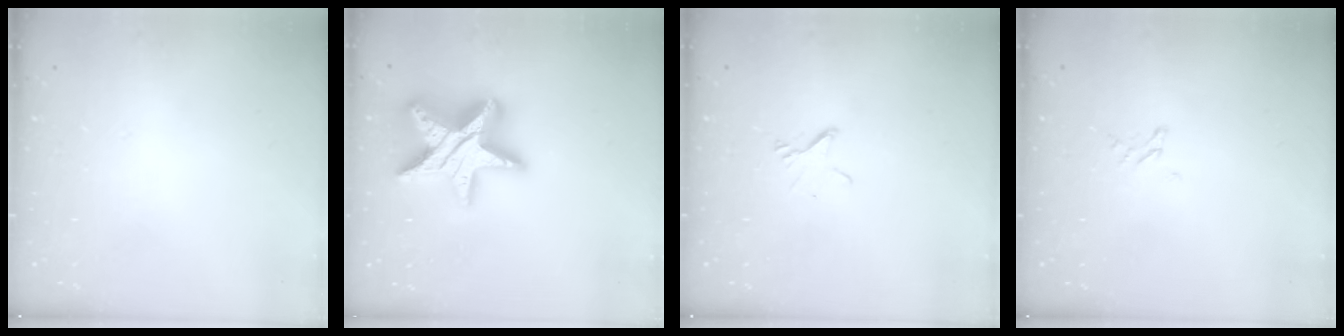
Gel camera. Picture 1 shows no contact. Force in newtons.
{"total": 21.6, "press": 21.5, "slide": 1.6}
{"total": 2.5, "press": 2.5, "slide": 0.1}
{"total": 1.2, "press": 1.2, "slide": 0.1}